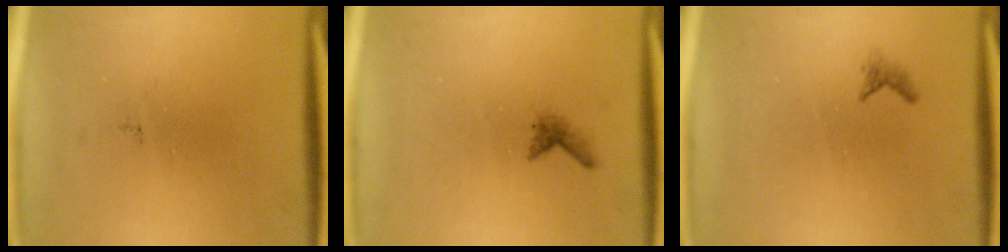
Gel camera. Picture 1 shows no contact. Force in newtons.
{"total": 0.9}
{"total": 0.7}